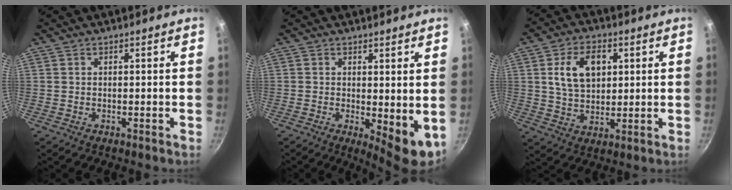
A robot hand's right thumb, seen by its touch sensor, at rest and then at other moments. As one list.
[{"total": 6.5, "force": [0.3, 2.6, 5.9], "torque": [-0.074, -0.014, 0.011]}, {"total": 10.7, "force": [2.8, 7.0, 7.5], "torque": [-0.109, -0.003, 0.050]}]